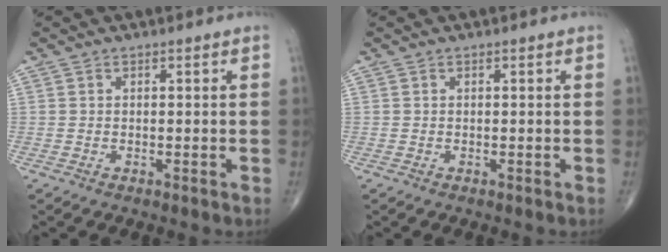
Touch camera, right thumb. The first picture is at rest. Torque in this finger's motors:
{"motor_torque": [0.04, 0.04, 0.00, 0.00, 0.00]}